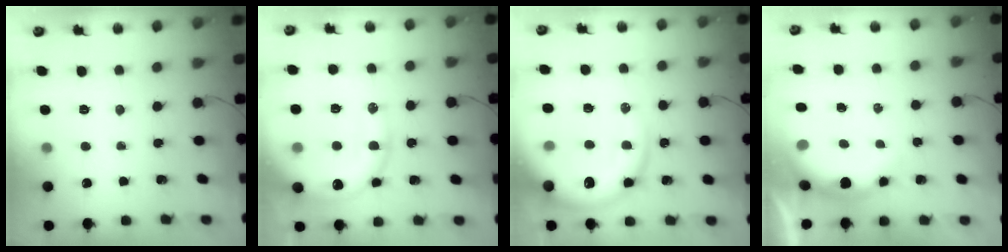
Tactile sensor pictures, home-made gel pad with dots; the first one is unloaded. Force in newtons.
{"total": 20.2, "press": 19.9, "slide": 3.5}
{"total": 17.5, "press": 16.9, "slide": 4.5}
{"total": 7.3, "press": 7.3, "slide": 1.2}